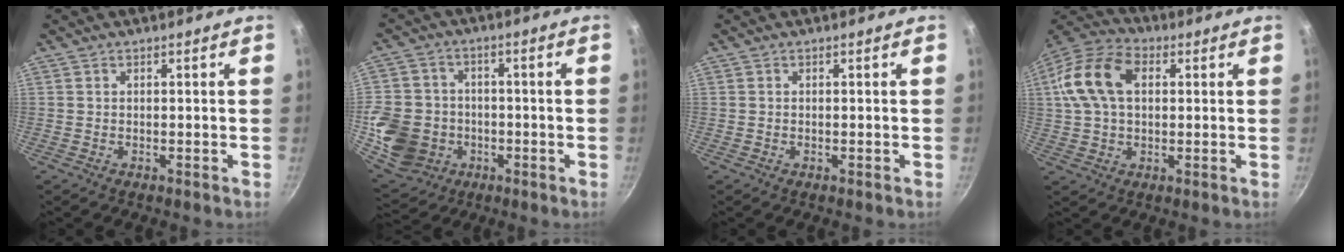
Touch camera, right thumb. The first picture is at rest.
{"total": 13.7, "force": [-3.1, 11.8, 6.1], "torque": [-0.110, 0.011, -0.047]}
{"total": 0.0}
{"total": 14.2, "force": [3.0, 9.1, 10.5], "torque": [-0.207, 0.027, 0.049]}